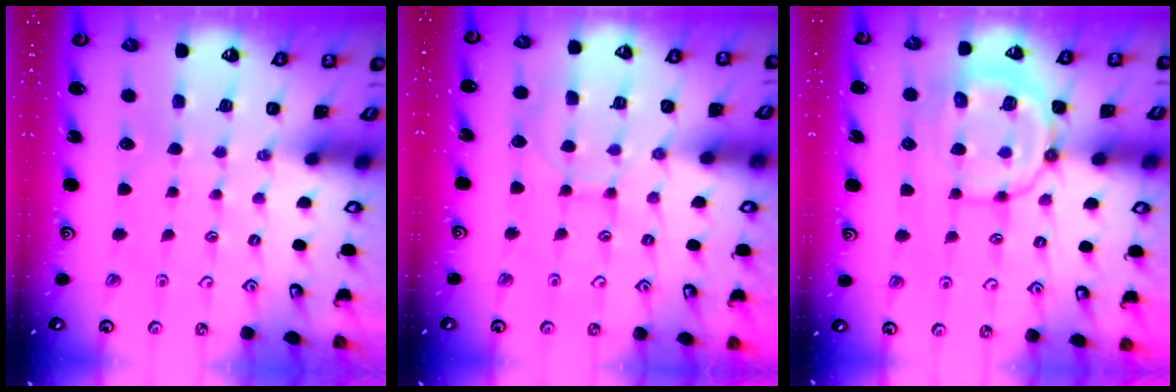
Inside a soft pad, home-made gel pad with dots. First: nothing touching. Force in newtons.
{"total": 6.9, "press": 6.8, "slide": 0.7}
{"total": 11.3, "press": 11.2, "slide": 1.2}